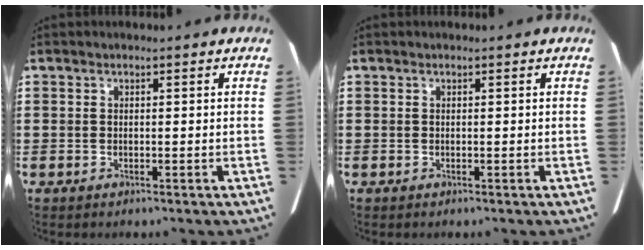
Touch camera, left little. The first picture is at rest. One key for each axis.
{"total": 0.0}